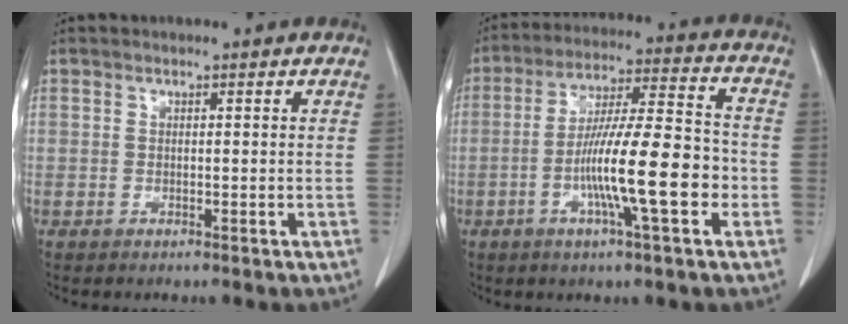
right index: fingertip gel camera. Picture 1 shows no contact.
{"total": 14.2, "force": [-3.9, 1.2, 13.6], "torque": [-0.234, 0.005, -0.069]}